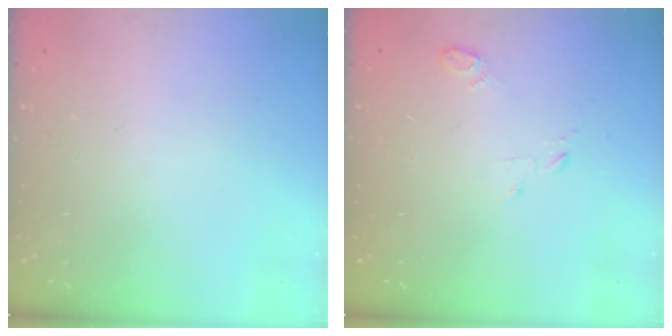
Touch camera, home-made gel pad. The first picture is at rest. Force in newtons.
{"total": 3.3, "press": 3.2, "slide": 0.7}